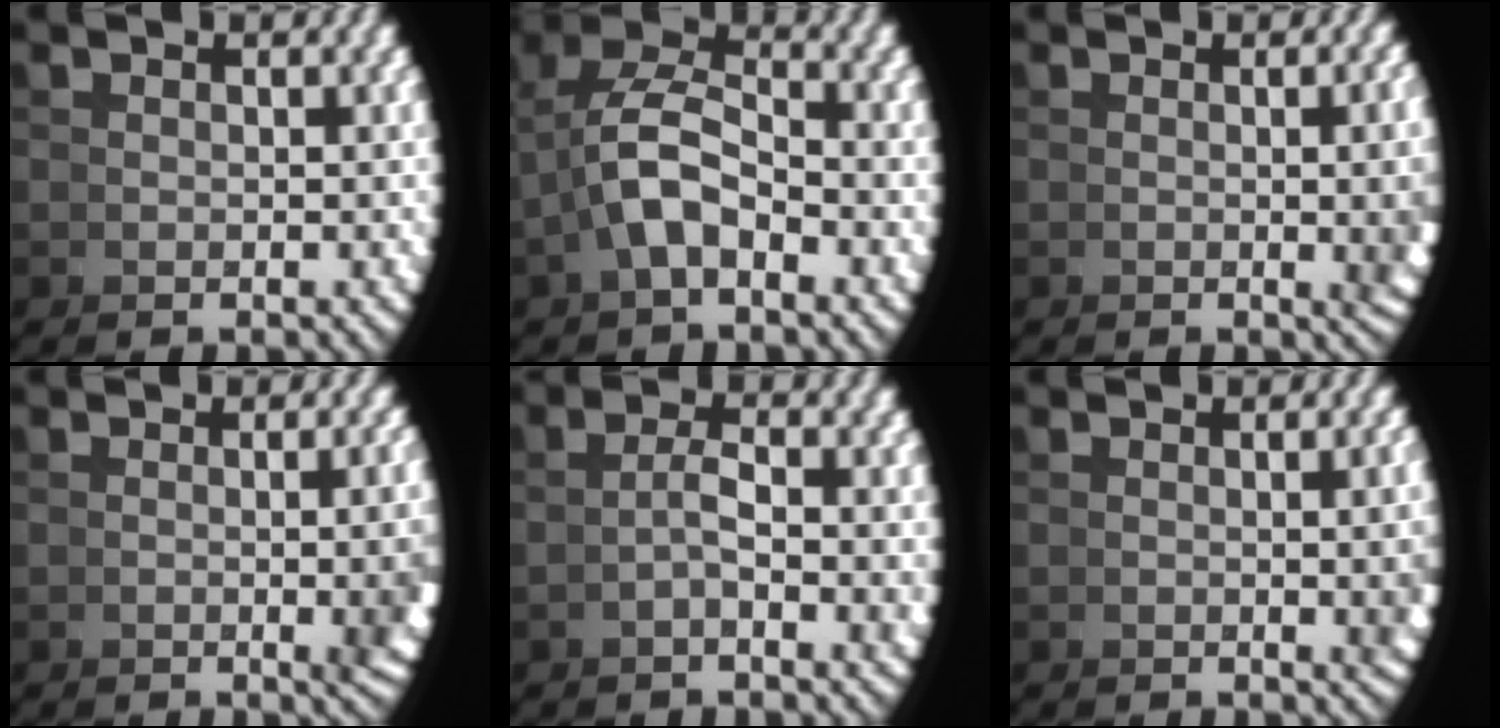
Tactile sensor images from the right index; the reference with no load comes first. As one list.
[{"total": 5.8, "force": [0.7, 4.0, 4.2], "torque": [-0.083, 0.003, 0.005]}, {"total": 4.7, "force": [0.1, 1.6, 4.5], "torque": [-0.040, 0.013, -0.006]}, {"total": 5.0, "force": [-0.3, 1.5, 4.7], "torque": [-0.046, 0.012, -0.013]}, {"total": 2.3, "force": [-0.6, -0.5, 2.1], "torque": [-0.033, 0.004, -0.011]}, {"total": 4.1, "force": [0.3, 1.4, 3.8], "torque": [-0.032, 0.013, -0.005]}]